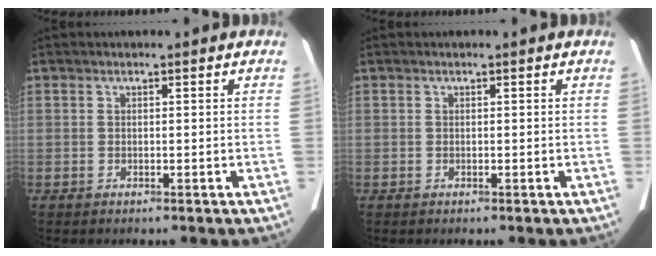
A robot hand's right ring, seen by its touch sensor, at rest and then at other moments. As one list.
[{"total": 0.0}]